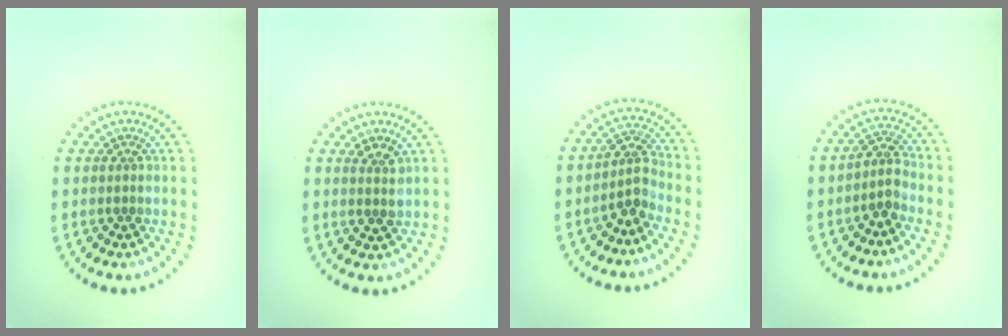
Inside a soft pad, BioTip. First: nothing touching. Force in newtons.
{"total": 1.4, "press": 1.3, "slide": 0.6}
{"total": 2.6, "press": 1.9, "slide": 1.7}
{"total": 2.1, "press": 1.7, "slide": 1.3}